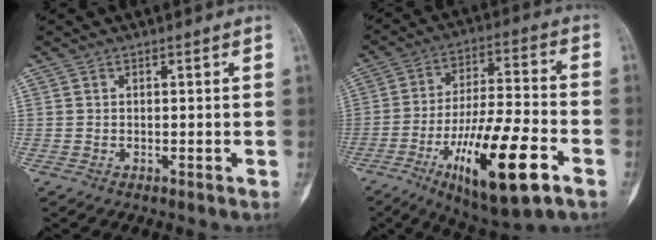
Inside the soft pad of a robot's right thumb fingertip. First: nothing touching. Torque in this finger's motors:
{"motor_torque": [0.54, 0.23, 2.17, -0.60, 0.60]}